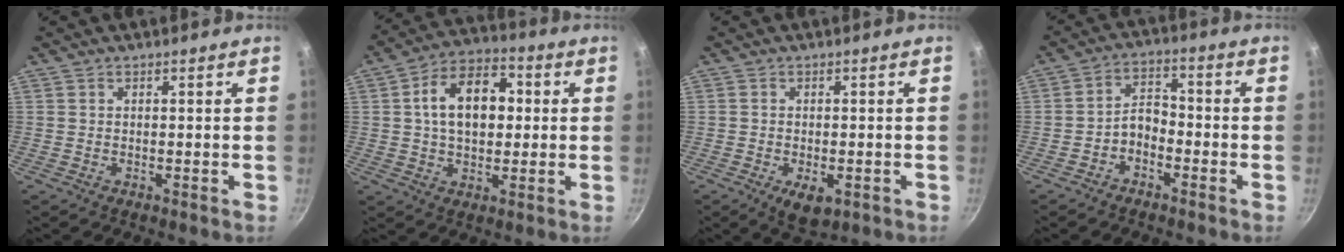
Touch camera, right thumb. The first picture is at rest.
{"total": 13.8, "force": [1.8, 9.1, 10.3], "torque": [-0.133, 0.023, 0.017]}
{"total": 5.6, "force": [-2.0, 3.0, 4.2], "torque": [-0.053, -0.001, -0.022]}
{"total": 5.2, "force": [-2.5, 3.4, 3.1], "torque": [-0.038, 0.042, -0.050]}